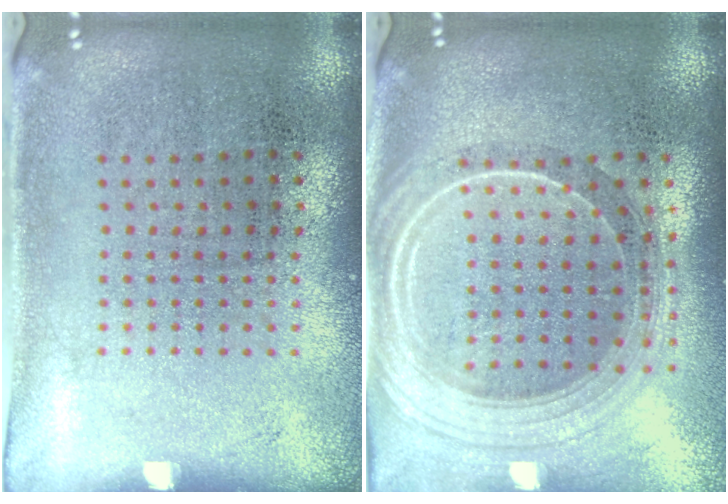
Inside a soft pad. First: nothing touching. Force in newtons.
{"total": 2.5, "press": 2.1, "slide": 1.3}